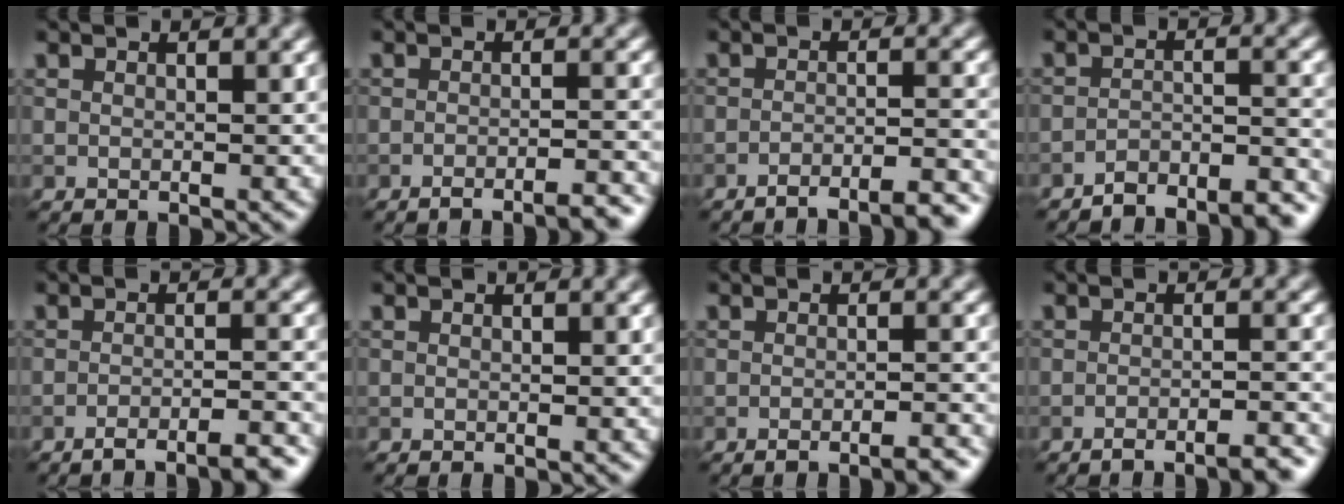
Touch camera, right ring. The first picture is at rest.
{"total": 3.8, "force": [-3.0, 0.6, 2.2], "torque": [-0.027, 0.008, -0.047]}
{"total": 5.9, "force": [-5.0, 1.0, 3.0], "torque": [-0.039, 0.008, -0.070]}
{"total": 6.3, "force": [-5.8, 1.4, 2.2], "torque": [-0.027, -0.005, -0.089]}
{"total": 5.4, "force": [-4.3, 1.0, 3.2], "torque": [-0.041, 0.005, -0.064]}
{"total": 0.0}
{"total": 3.2, "force": [-2.3, 0.6, 2.0], "torque": [-0.019, 0.007, -0.037]}
{"total": 4.3, "force": [-3.5, 0.7, 2.4], "torque": [-0.031, 0.007, -0.054]}